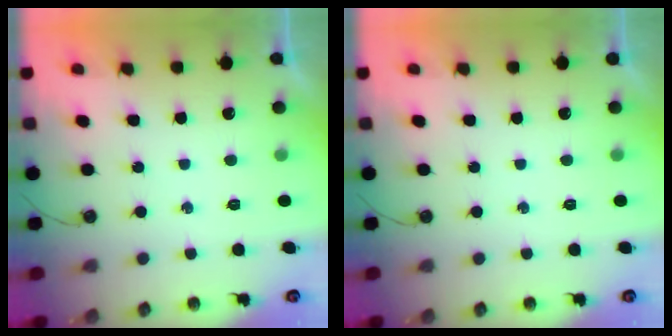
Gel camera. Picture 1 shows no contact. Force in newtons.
{"total": 0.0}